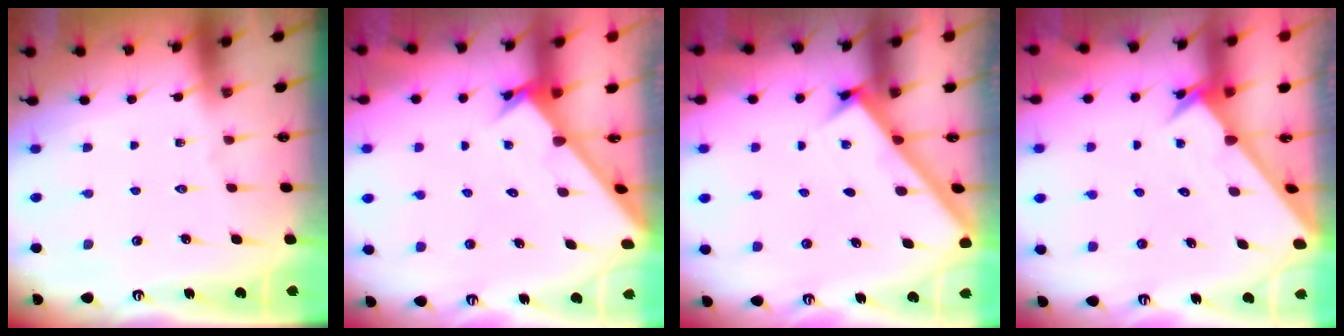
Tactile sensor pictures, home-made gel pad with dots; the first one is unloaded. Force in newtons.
{"total": 2.4, "press": 2.4, "slide": 0.1}
{"total": 2.8, "press": 2.7, "slide": 0.3}
{"total": 2.7, "press": 2.7, "slide": 0.2}